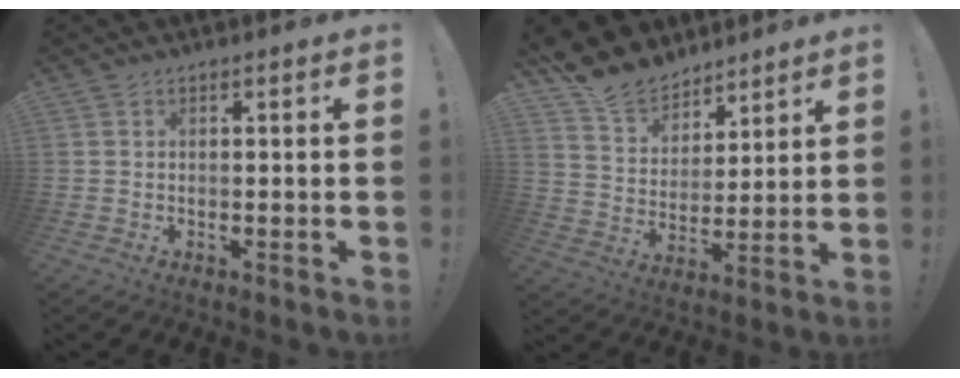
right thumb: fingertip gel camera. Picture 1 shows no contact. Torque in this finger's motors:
{"motor_torque": [0.11, 0.13, 0.33, 0.34, 0.05]}